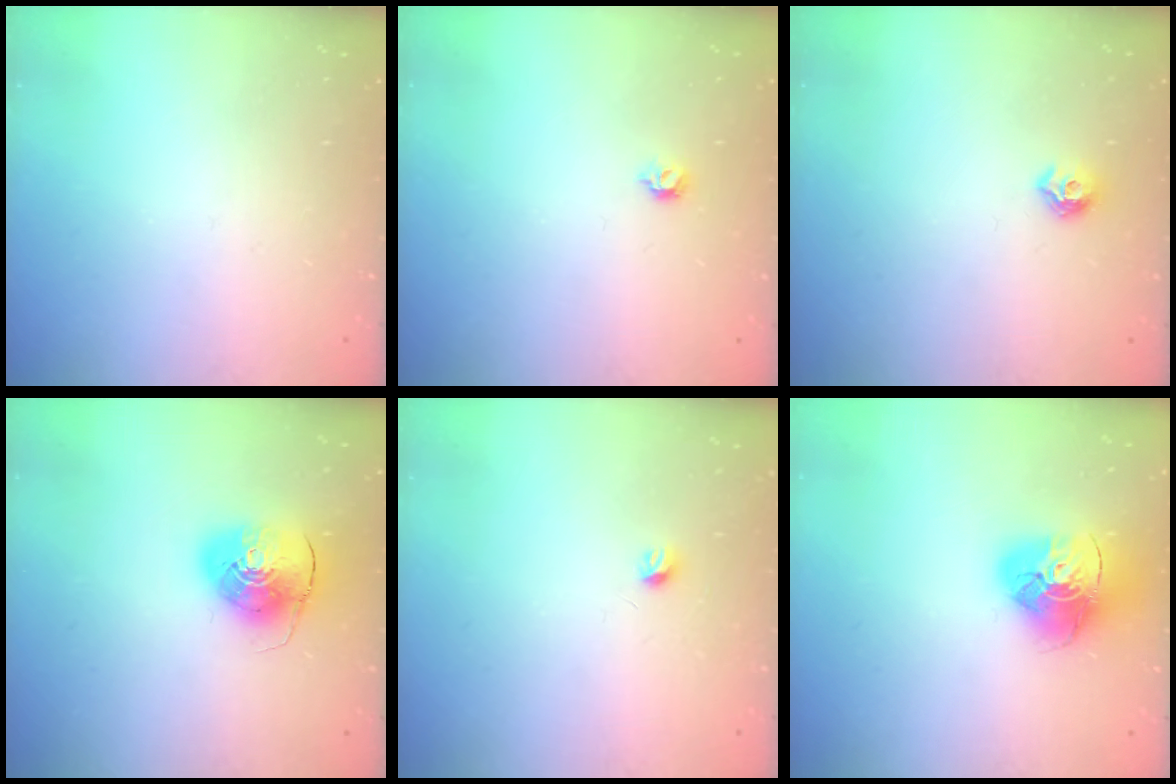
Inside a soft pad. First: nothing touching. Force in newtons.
{"total": 4.1, "press": 4.0, "slide": 0.8}
{"total": 6.9, "press": 6.8, "slide": 0.9}
{"total": 9.9, "press": 9.8, "slide": 1.6}
{"total": 3.6, "press": 3.5, "slide": 0.6}
{"total": 15.5, "press": 15.4, "slide": 1.7}